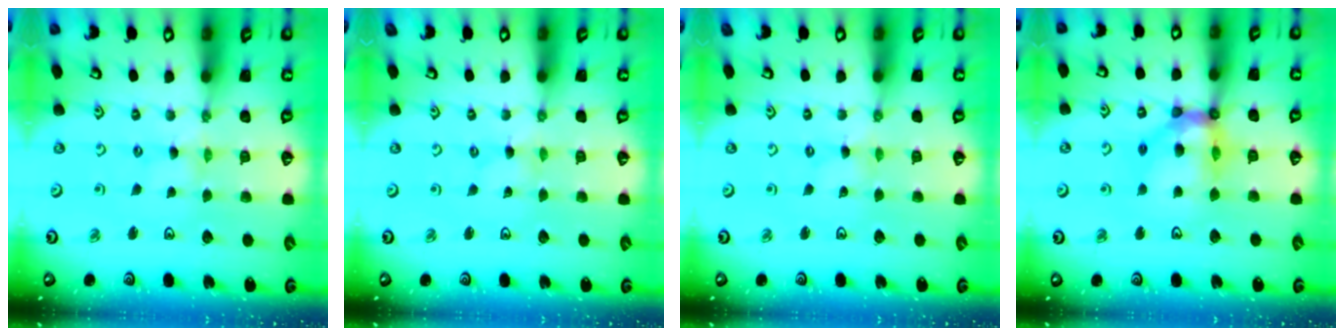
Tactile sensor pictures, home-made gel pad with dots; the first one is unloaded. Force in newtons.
{"total": 0.0}
{"total": 0.0}
{"total": 13.8, "press": 13.7, "slide": 1.5}